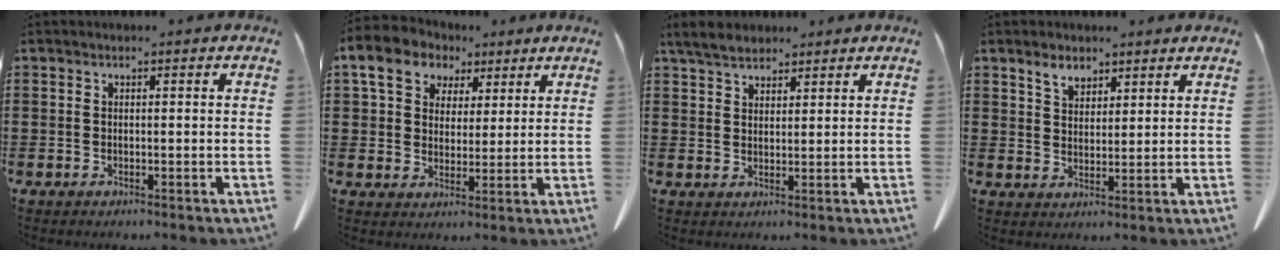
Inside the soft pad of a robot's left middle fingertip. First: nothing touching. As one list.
[{"total": 8.2, "force": [4.5, 6.2, 3.0], "torque": [-0.082, 0.002, 0.083]}, {"total": 3.9, "force": [3.3, 1.6, 1.4], "torque": [-0.038, 0.000, 0.062]}, {"total": 3.7, "force": [2.8, 2.1, 1.3], "torque": [-0.027, 0.006, 0.051]}]